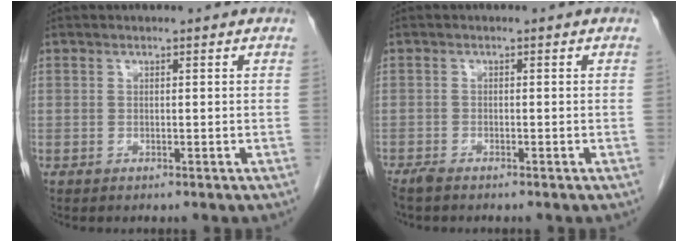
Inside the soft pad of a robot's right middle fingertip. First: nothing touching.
{"total": 1.7, "force": [-1.5, 0.3, 0.8], "torque": [-0.021, -0.005, -0.029]}